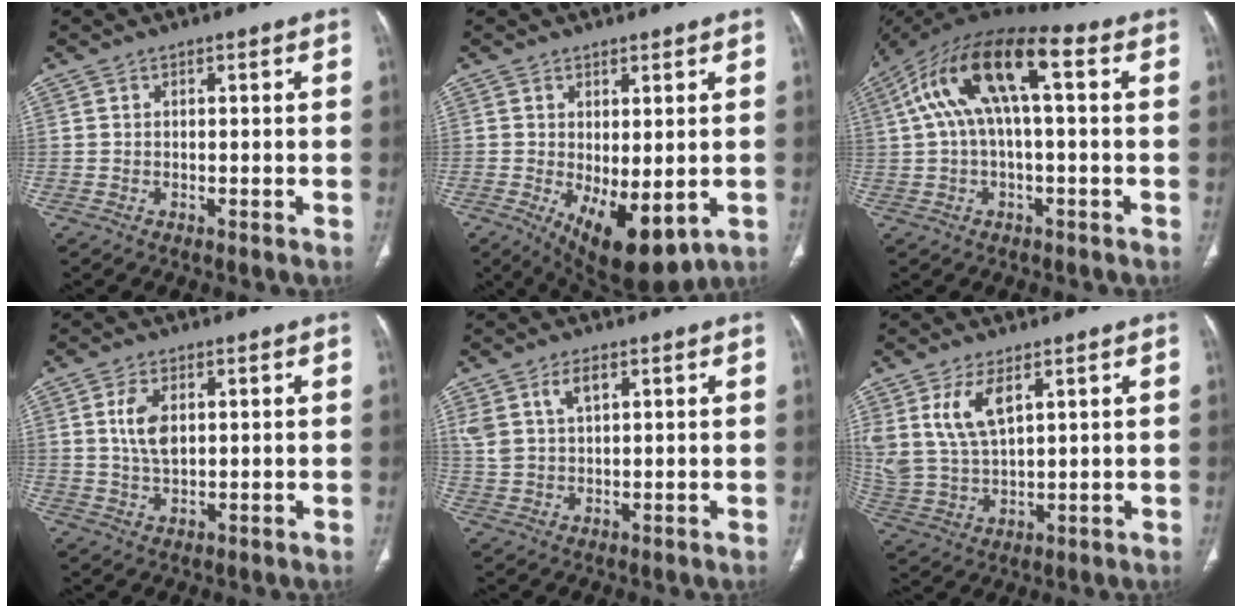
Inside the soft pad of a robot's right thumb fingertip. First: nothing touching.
{"total": 11.2, "force": [-2.7, 5.1, 9.6], "torque": [-0.133, -0.018, -0.020]}
{"total": 15.3, "force": [3.4, 5.7, 13.7], "torque": [-0.272, 0.049, 0.054]}
{"total": 5.9, "force": [1.5, 3.2, 4.7], "torque": [-0.093, -0.006, 0.031]}
{"total": 5.8, "force": [2.9, 3.0, 4.0], "torque": [-0.076, -0.007, 0.064]}
{"total": 10.3, "force": [5.0, 5.0, 7.5], "torque": [-0.152, -0.017, 0.113]}